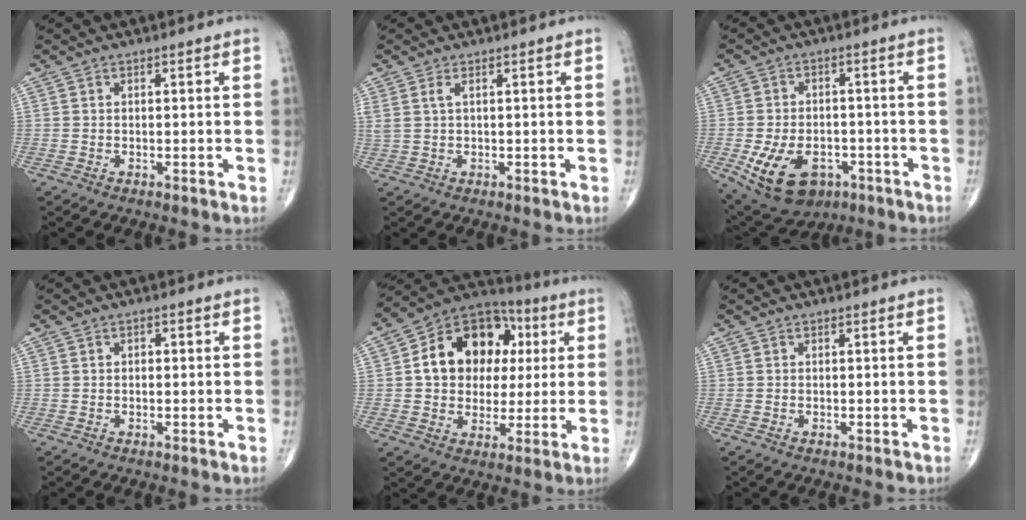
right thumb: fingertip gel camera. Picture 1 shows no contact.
{"total": 2.5, "force": [1.1, 0.8, 2.1], "torque": [-0.059, 0.009, 0.032]}
{"total": 13.4, "force": [-5.2, 8.8, 8.7], "torque": [-0.145, 0.016, -0.068]}
{"total": 1.0, "force": [0.2, 0.6, 0.7], "torque": [-0.010, 0.003, 0.001]}
{"total": 17.5, "force": [3.3, 13.2, 11.0], "torque": [-0.134, 0.018, 0.048]}
{"total": 0.0}